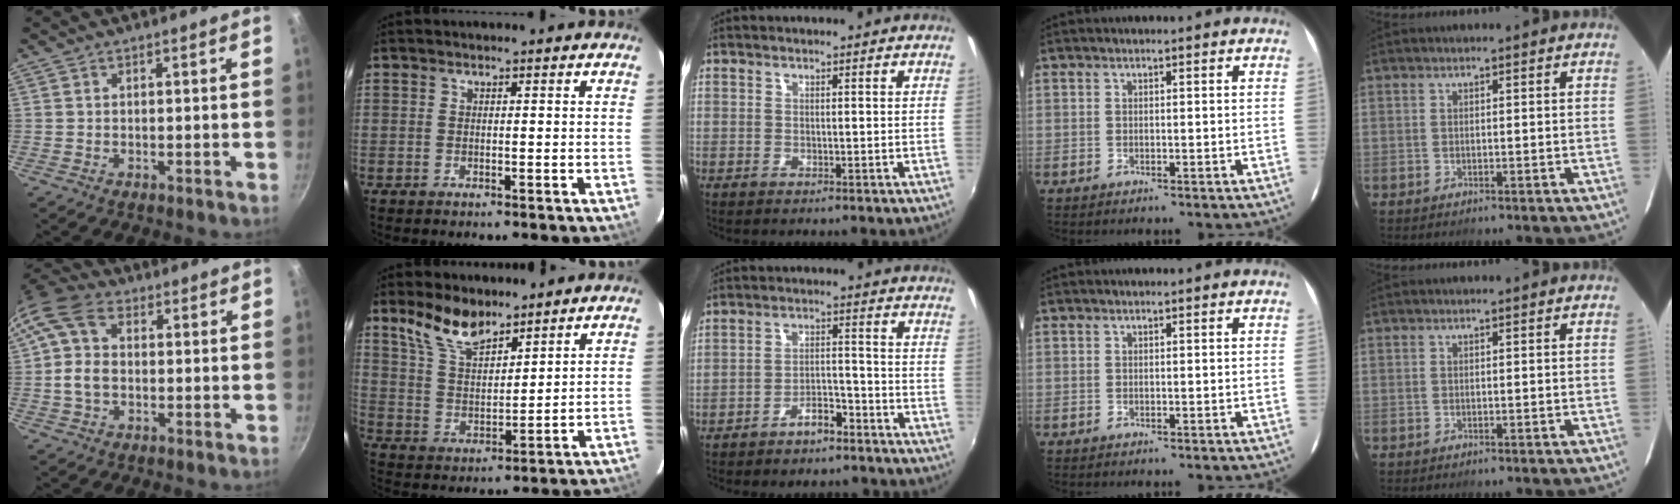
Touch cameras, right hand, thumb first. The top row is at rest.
{"thumb": {"total": 9.8, "force": [1.0, 7.0, 6.8], "torque": [-0.129, 0.013, 0.004]}, "index": {"total": 9.4, "force": [7.2, 3.5, 4.9], "torque": [-0.094, 0.011, 0.145]}, "middle": {"total": 7.4, "force": [-6.4, 2.6, 2.7], "torque": [-0.061, 0.025, -0.087]}}